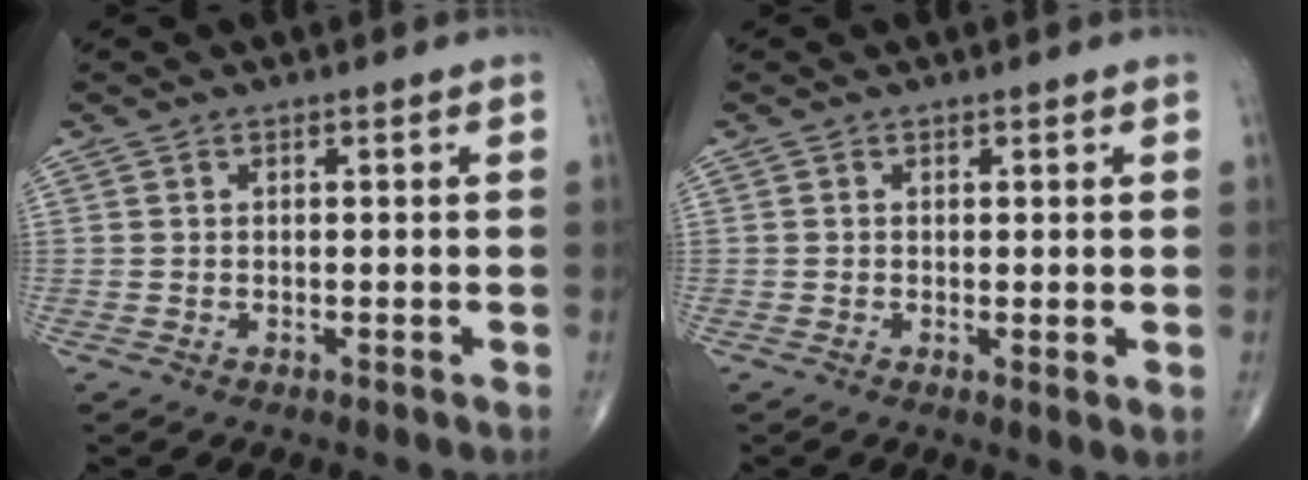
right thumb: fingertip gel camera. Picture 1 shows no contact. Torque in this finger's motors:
{"motor_torque": [-0.23, 0.16, 0.09, 0.05, -0.01]}